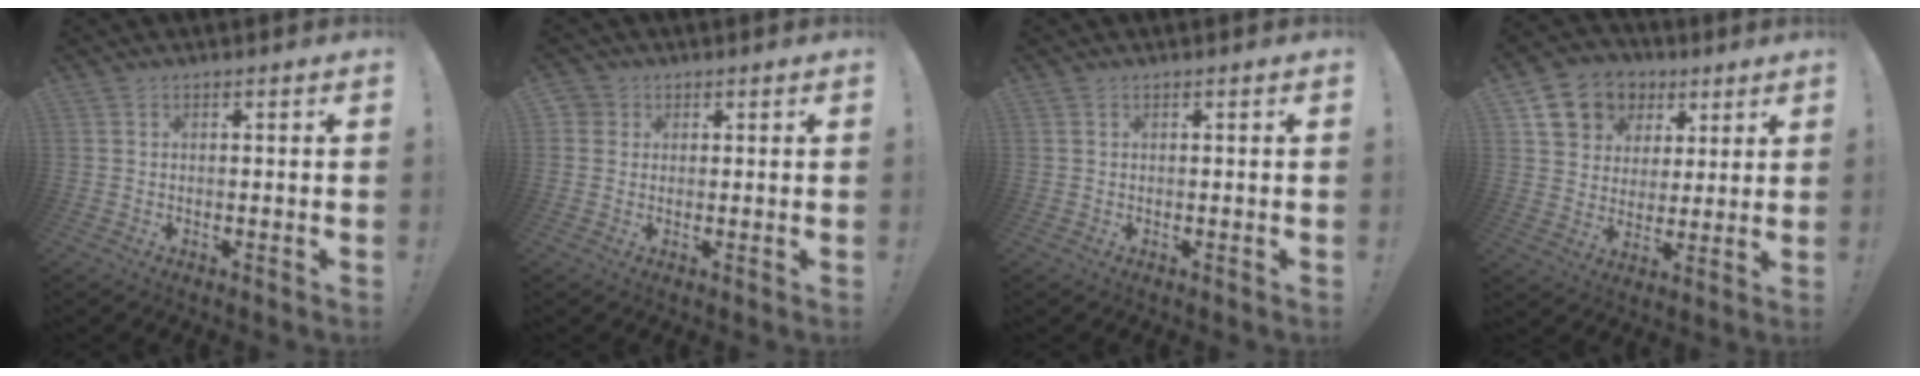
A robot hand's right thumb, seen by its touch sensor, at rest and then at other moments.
{"total": 2.6, "force": [0.8, 2.4, 0.7], "torque": [-0.013, 0.001, 0.014]}
{"total": 0.0}
{"total": 12.6, "force": [5.9, 10.2, 4.3], "torque": [-0.065, -0.028, 0.123]}